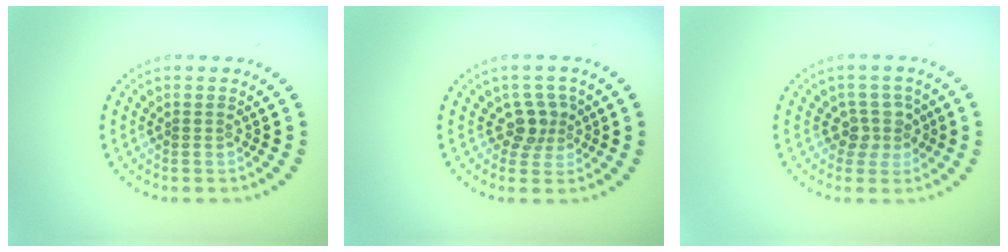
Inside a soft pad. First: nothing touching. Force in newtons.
{"total": 2.4, "press": 1.8, "slide": 1.5}
{"total": 2.4, "press": 2.0, "slide": 1.3}